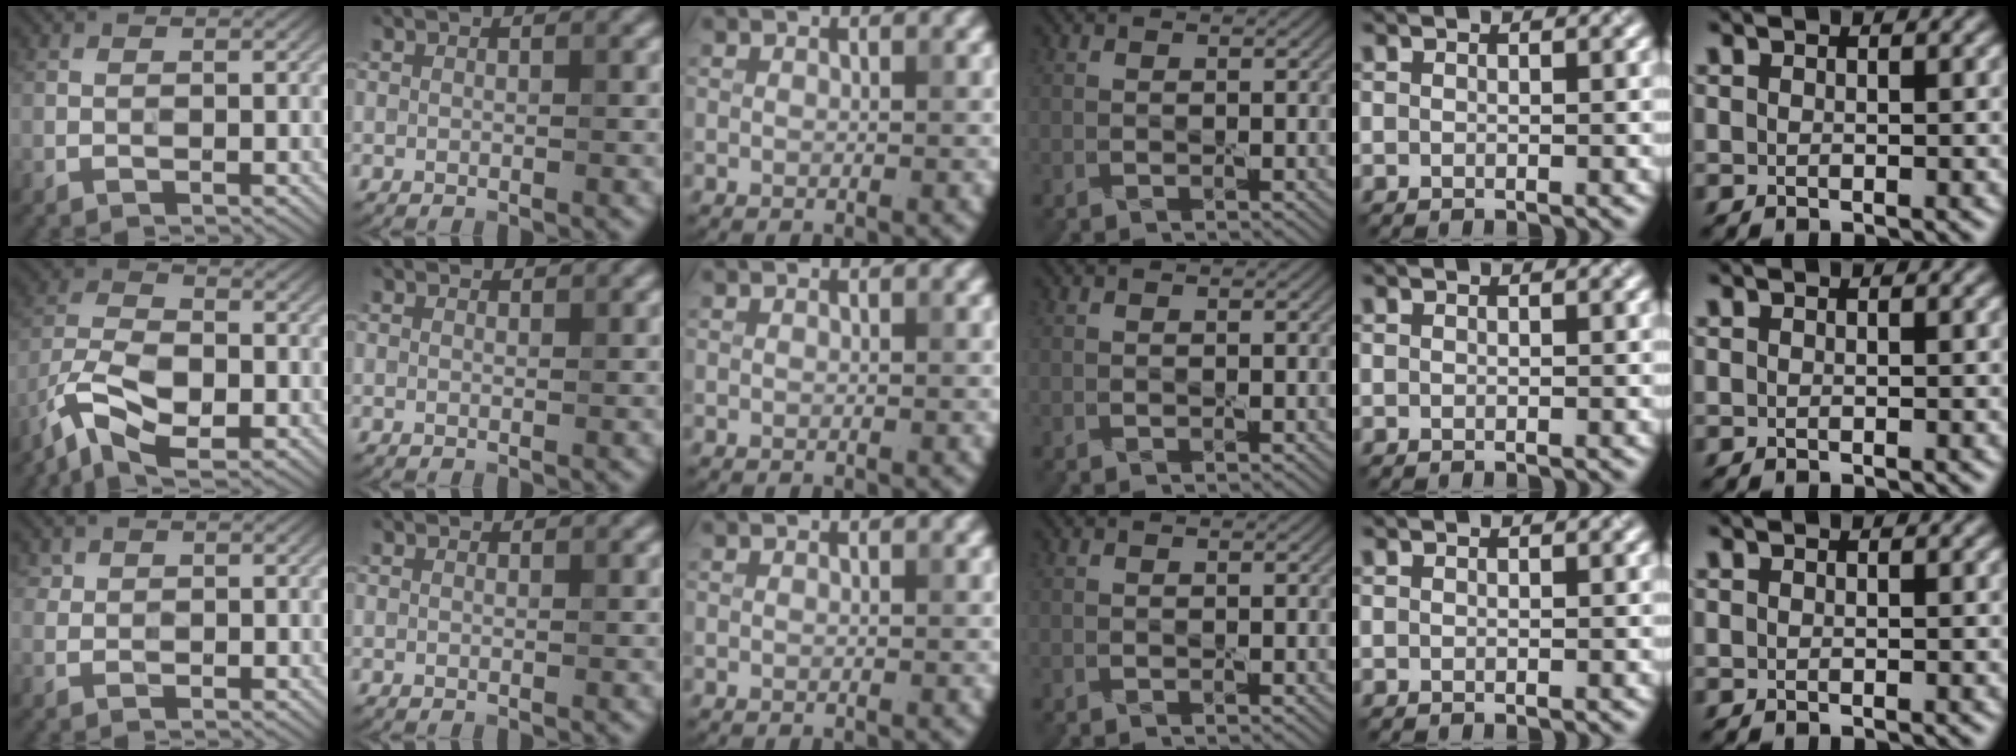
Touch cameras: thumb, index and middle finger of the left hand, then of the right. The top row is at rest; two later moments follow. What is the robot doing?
{"motion": "peel", "object": "aluminum foil"}